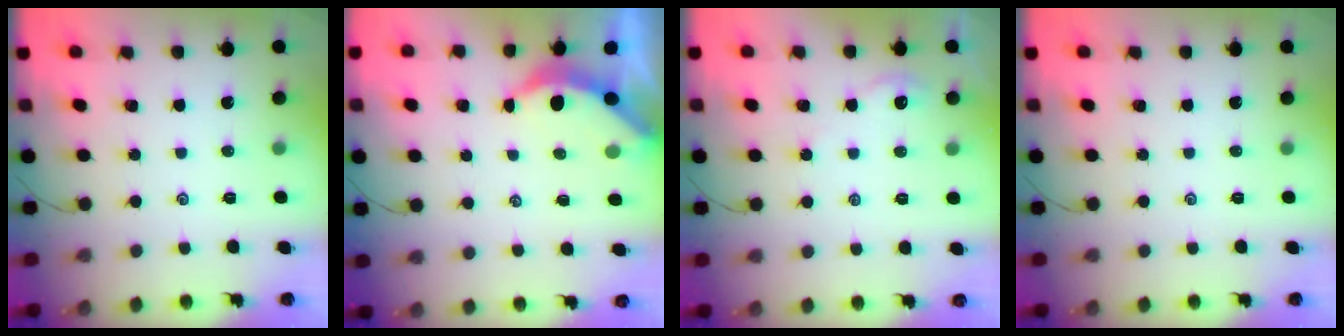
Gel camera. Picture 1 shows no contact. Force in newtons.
{"total": 4.0, "press": 3.9, "slide": 0.5}
{"total": 1.9, "press": 1.9, "slide": 0.4}
{"total": 0.0}